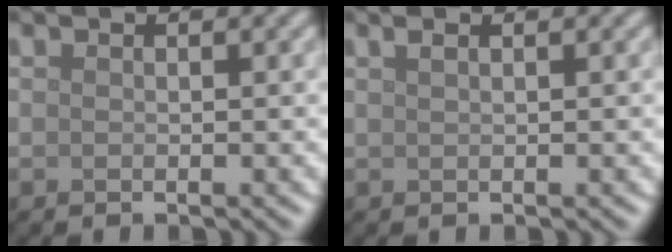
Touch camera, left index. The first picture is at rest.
{"total": 1.1, "force": [0.7, 0.4, 0.7], "torque": [-0.011, 0.000, 0.008]}